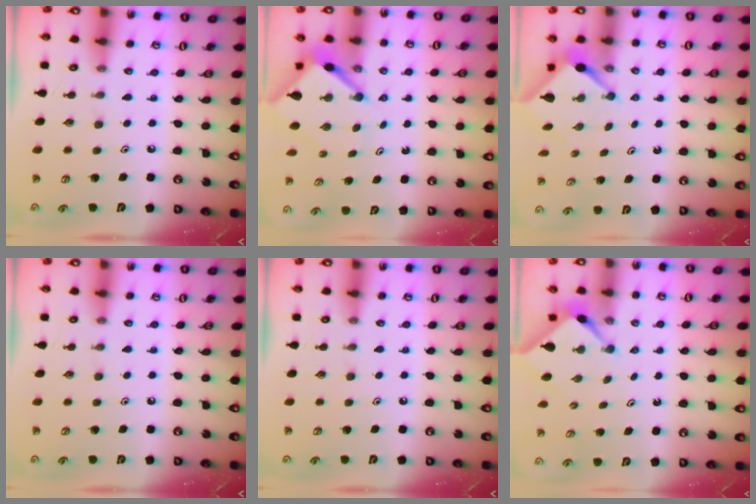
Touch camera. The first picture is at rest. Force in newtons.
{"total": 6.0, "press": 5.9, "slide": 0.5}
{"total": 3.1, "press": 3.0, "slide": 0.3}
{"total": 0.0}
{"total": 0.0}
{"total": 2.3, "press": 2.2, "slide": 0.3}